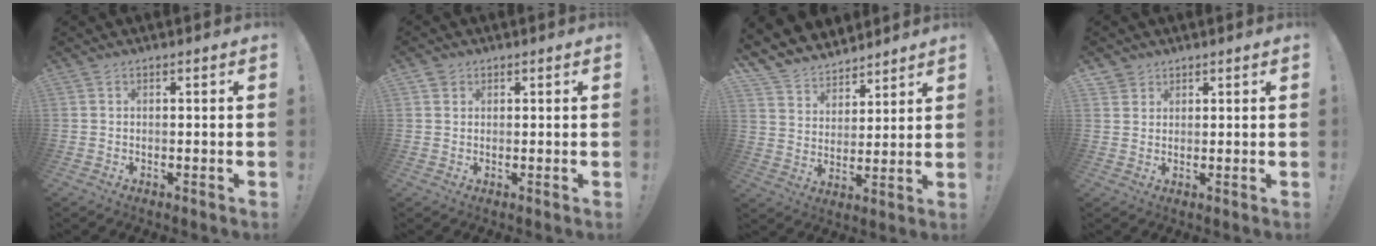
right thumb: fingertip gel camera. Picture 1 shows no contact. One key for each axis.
{"total": 1.6, "fx": 1.1, "fy": 1.3, "fz": 0.0, "tx": 0.004, "ty": -0.004, "tz": 0.019}
{"total": 8.1, "fx": 6.7, "fy": 4.6, "fz": 0.6, "tx": -0.025, "ty": -0.063, "tz": 0.134}
{"total": 2.7, "fx": 1.9, "fy": 1.9, "fz": 0.0, "tx": 0.009, "ty": -0.013, "tz": 0.033}